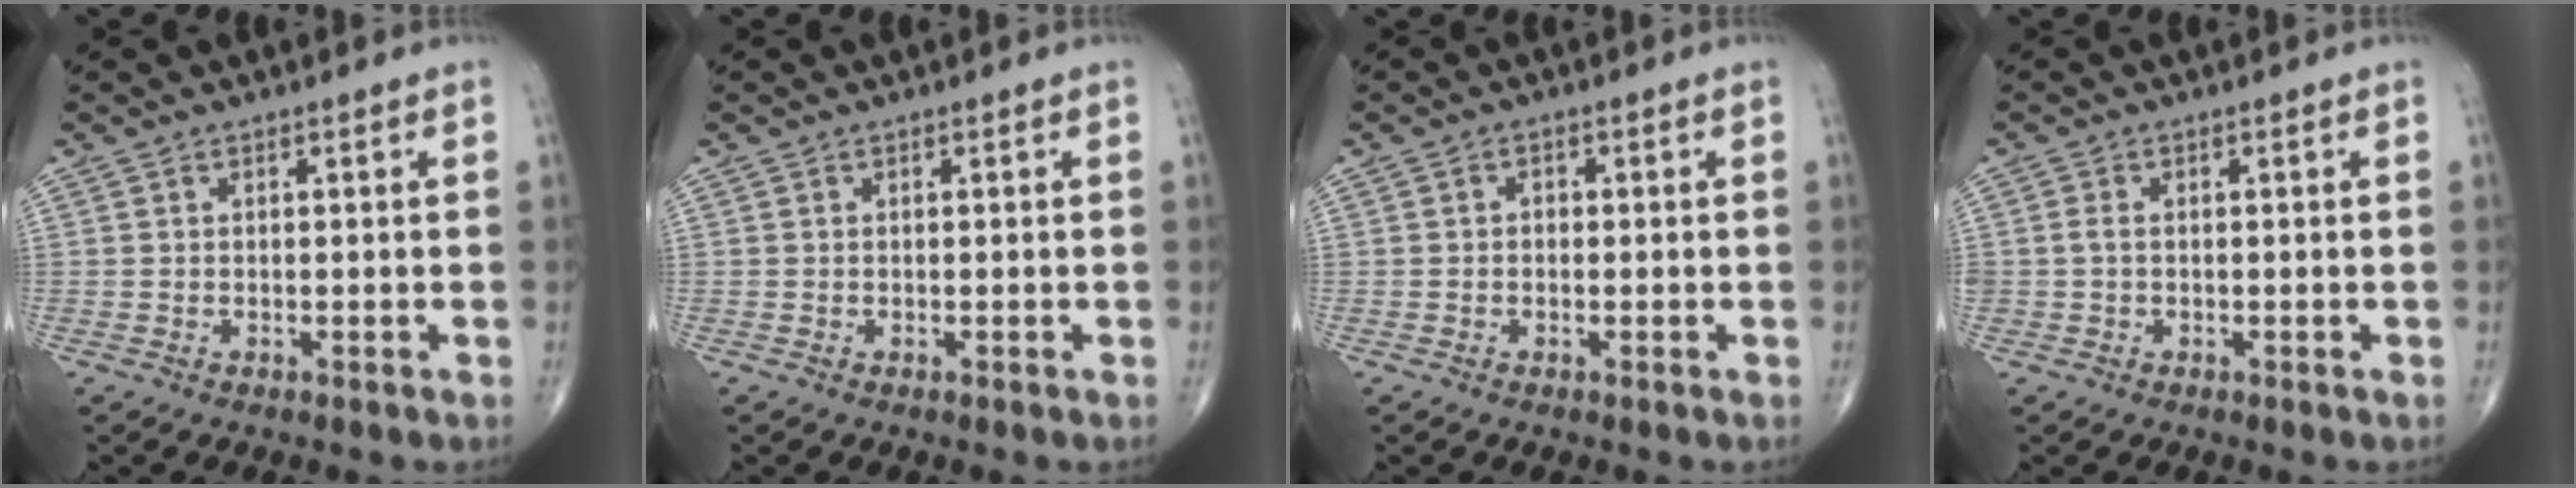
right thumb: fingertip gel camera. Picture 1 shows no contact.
{"total": 0.0}
{"total": 1.2, "force": [-0.1, 0.9, 0.7], "torque": [-0.003, 0.007, -0.005]}
{"total": 1.3, "force": [0.0, 1.0, 0.9], "torque": [-0.016, 0.002, 0.000]}